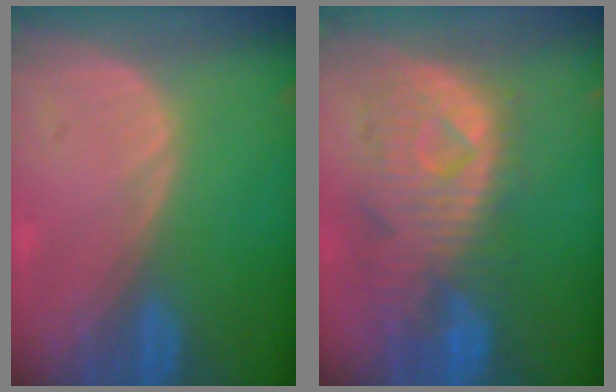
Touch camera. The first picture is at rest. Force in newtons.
{"total": 11.0, "press": 9.7, "slide": 5.2}